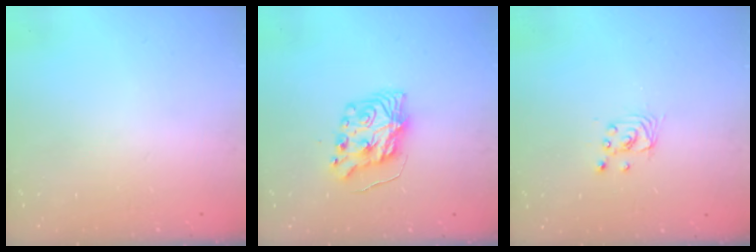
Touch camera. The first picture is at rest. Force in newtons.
{"total": 8.9, "press": 8.9, "slide": 0.9}
{"total": 2.5, "press": 2.5, "slide": 0.1}